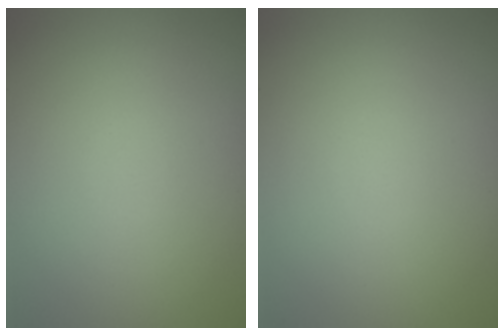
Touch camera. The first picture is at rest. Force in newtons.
{"total": 0.0}